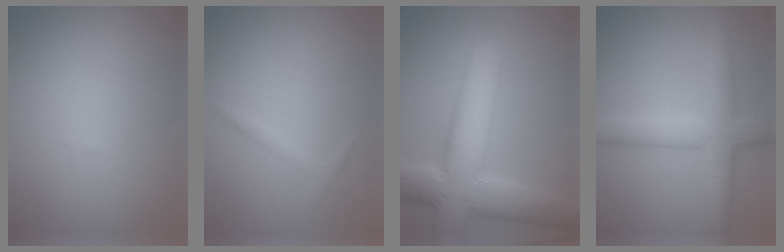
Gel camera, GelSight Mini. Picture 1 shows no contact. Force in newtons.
{"total": 0.8, "press": 0.8, "slide": 0.0}
{"total": 10.3, "press": 10.3, "slide": 0.7}
{"total": 5.3, "press": 5.3, "slide": 0.1}